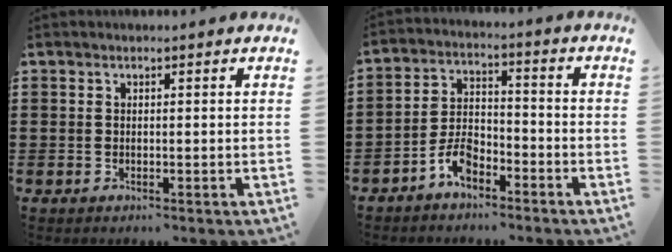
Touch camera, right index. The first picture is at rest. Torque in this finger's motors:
{"motor_torque": [1.91, 0.23, 0.18, 0.00]}